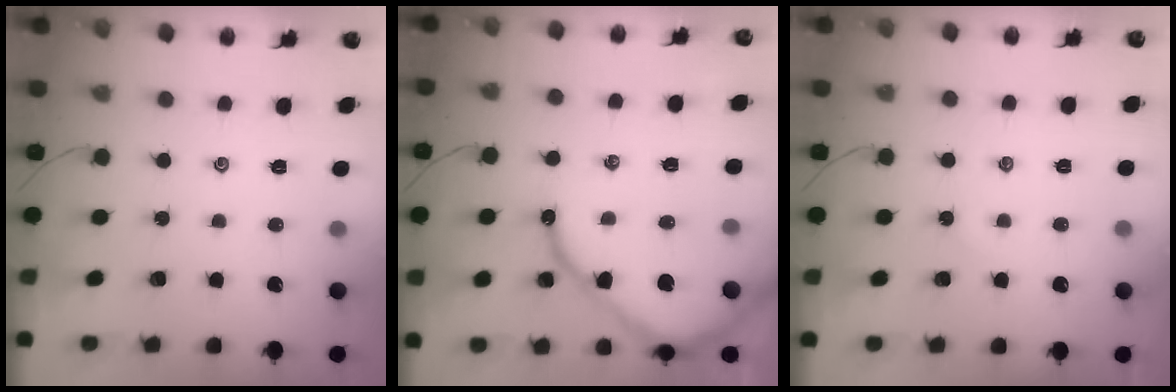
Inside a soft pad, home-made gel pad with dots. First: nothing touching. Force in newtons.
{"total": 11.9, "press": 11.8, "slide": 1.2}
{"total": 2.4, "press": 2.4, "slide": 0.3}